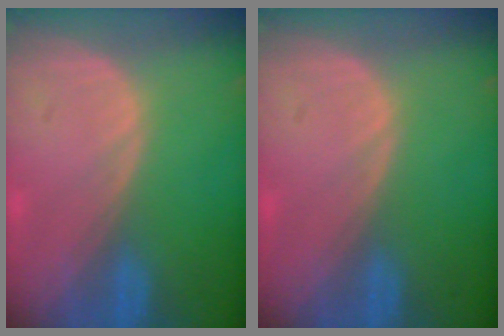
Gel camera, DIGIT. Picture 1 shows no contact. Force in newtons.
{"total": 0.0}